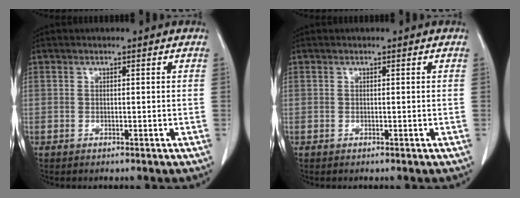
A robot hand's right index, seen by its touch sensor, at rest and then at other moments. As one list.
[{"total": 0.0}]